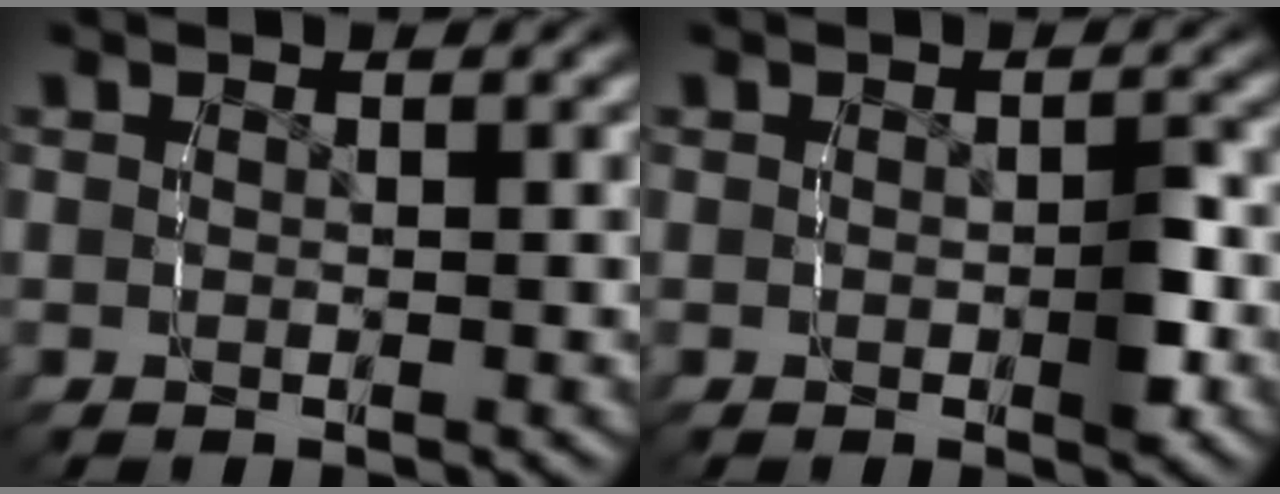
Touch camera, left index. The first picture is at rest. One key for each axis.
{"total": 1.6, "fx": -0.4, "fy": 0.8, "fz": 1.4, "tx": -0.015, "ty": 0.001, "tz": -0.005}